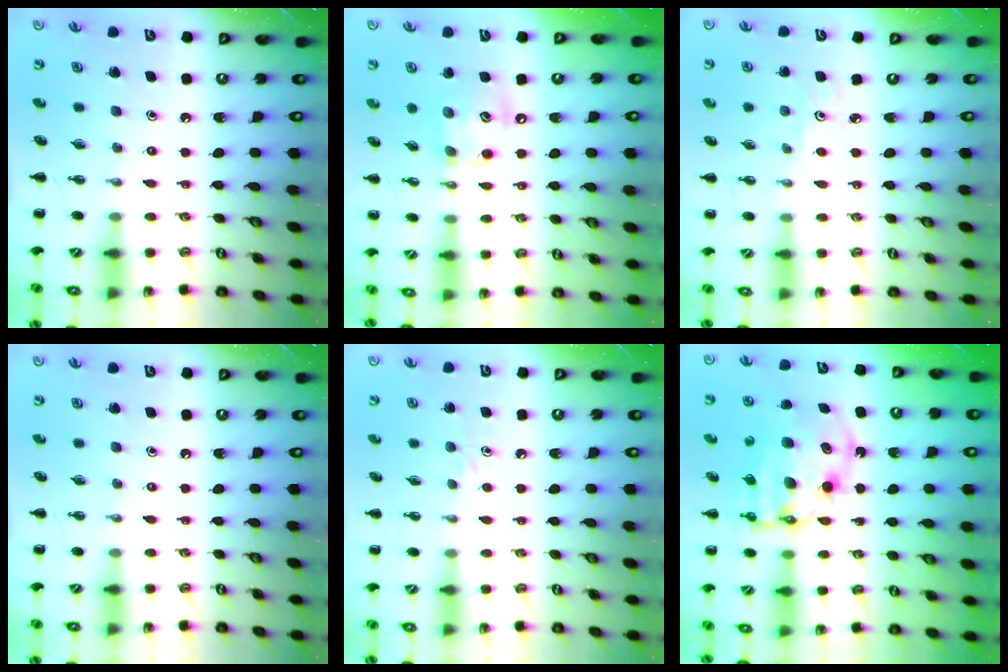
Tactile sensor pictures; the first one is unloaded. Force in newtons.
{"total": 11.1, "press": 11.1, "slide": 0.8}
{"total": 2.2, "press": 2.1, "slide": 0.7}
{"total": 0.0}
{"total": 3.0, "press": 2.7, "slide": 1.2}
{"total": 10.6, "press": 10.3, "slide": 2.5}